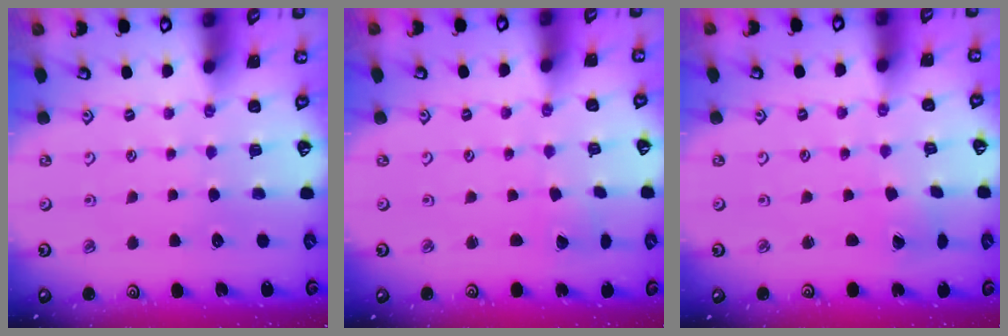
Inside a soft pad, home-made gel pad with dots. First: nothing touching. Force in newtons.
{"total": 0.9, "press": 0.9, "slide": 0.1}
{"total": 1.6, "press": 1.5, "slide": 0.3}